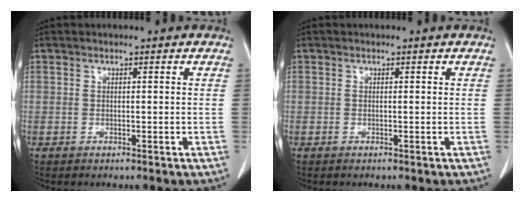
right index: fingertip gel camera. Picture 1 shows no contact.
{"total": 0.0}